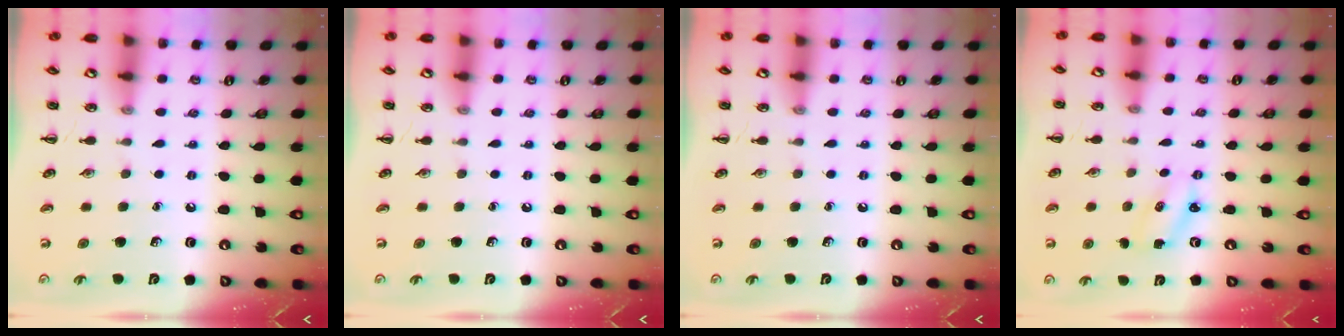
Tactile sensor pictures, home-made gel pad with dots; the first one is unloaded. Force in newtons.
{"total": 0.0}
{"total": 0.0}
{"total": 2.4, "press": 2.3, "slide": 0.6}